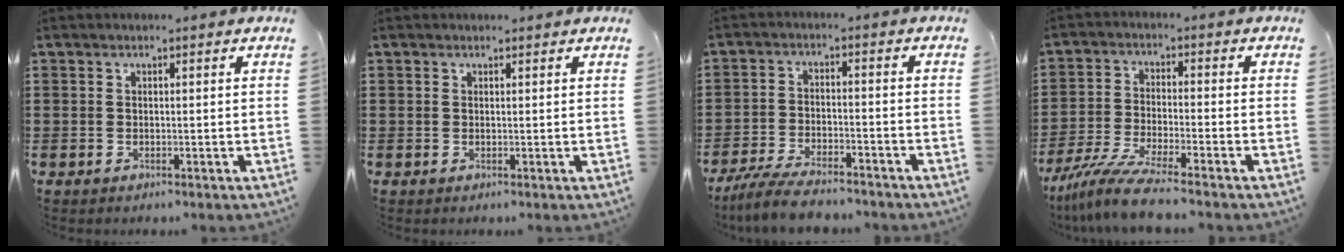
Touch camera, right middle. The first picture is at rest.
{"total": 0.0}
{"total": 6.0, "force": [-5.4, 0.9, 2.4], "torque": [-0.058, -0.004, -0.108]}
{"total": 7.5, "force": [-6.3, 0.1, 4.1], "torque": [-0.094, -0.014, -0.124]}